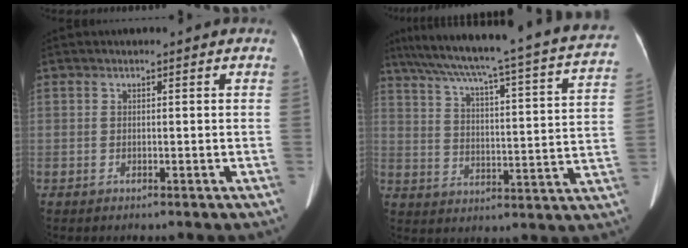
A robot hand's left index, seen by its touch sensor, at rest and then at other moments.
{"total": 29.6, "force": [24.9, 1.9, 15.8], "torque": [-0.251, -0.033, 0.316]}